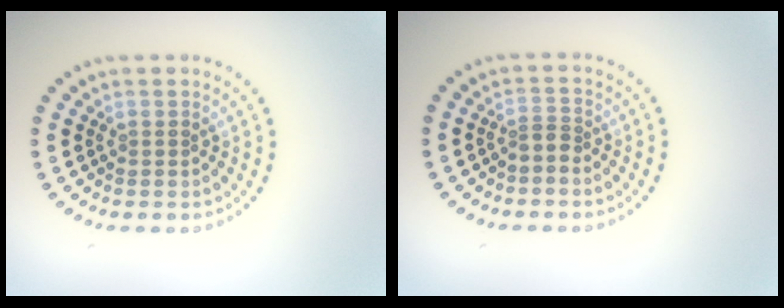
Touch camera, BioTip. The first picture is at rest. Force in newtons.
{"total": 1.2, "press": 0.7, "slide": 0.9}